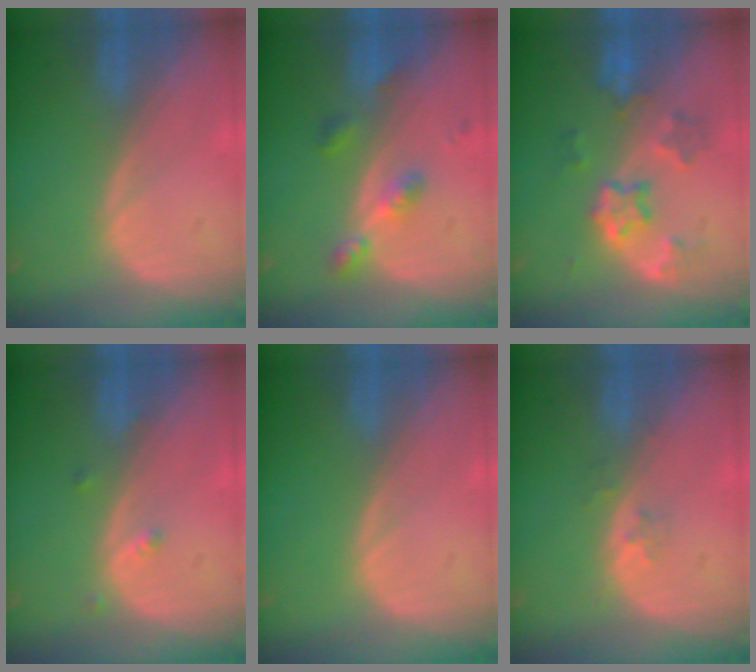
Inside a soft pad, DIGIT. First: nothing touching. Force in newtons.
{"total": 4.6, "press": 4.4, "slide": 1.5}
{"total": 6.7, "press": 6.3, "slide": 2.4}
{"total": 1.6, "press": 1.3, "slide": 0.8}
{"total": 0.0}
{"total": 1.9, "press": 1.4, "slide": 1.2}